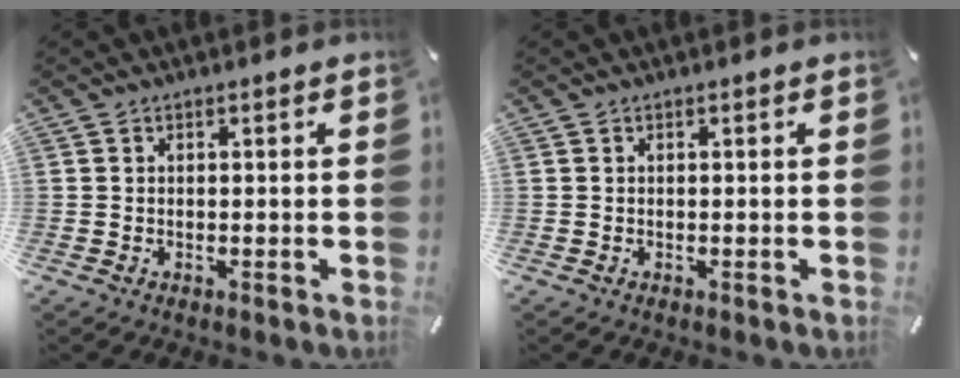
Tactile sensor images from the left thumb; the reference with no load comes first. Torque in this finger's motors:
{"motor_torque": [-0.15, -0.21, -0.03, 0.10, 0.00]}